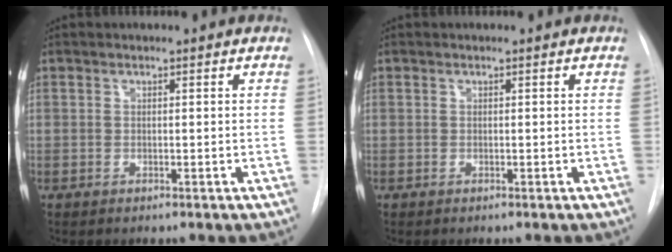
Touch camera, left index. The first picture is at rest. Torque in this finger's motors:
{"motor_torque": [-0.02, 0.02, 0.00, 0.00]}